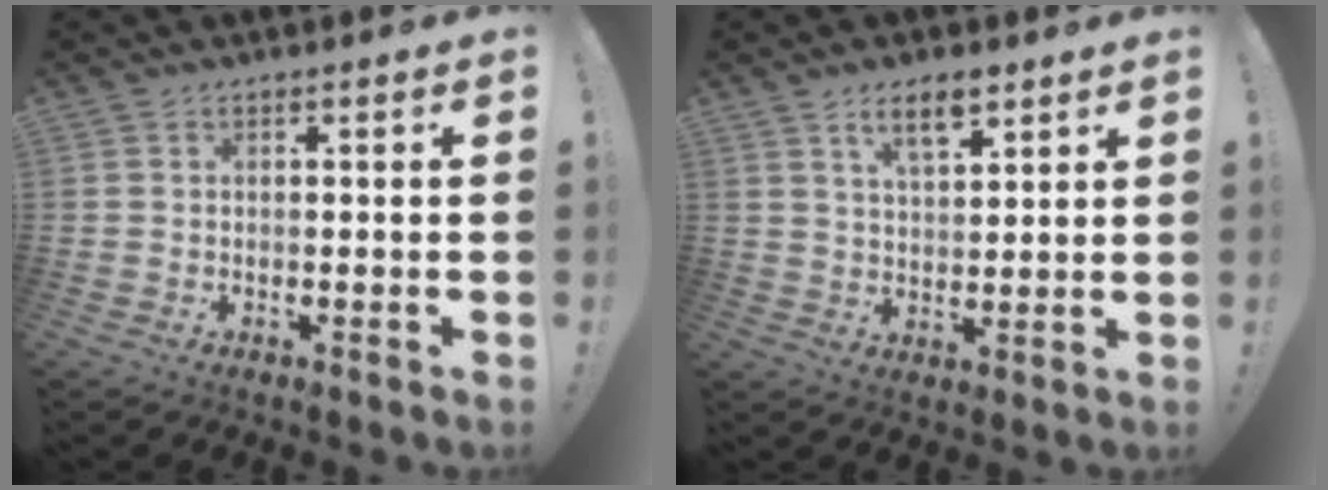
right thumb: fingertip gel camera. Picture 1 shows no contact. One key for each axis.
{"total": 7.9, "fx": 5.1, "fy": 3.3, "fz": 5.1, "tx": -0.080, "ty": -0.019, "tz": 0.090}